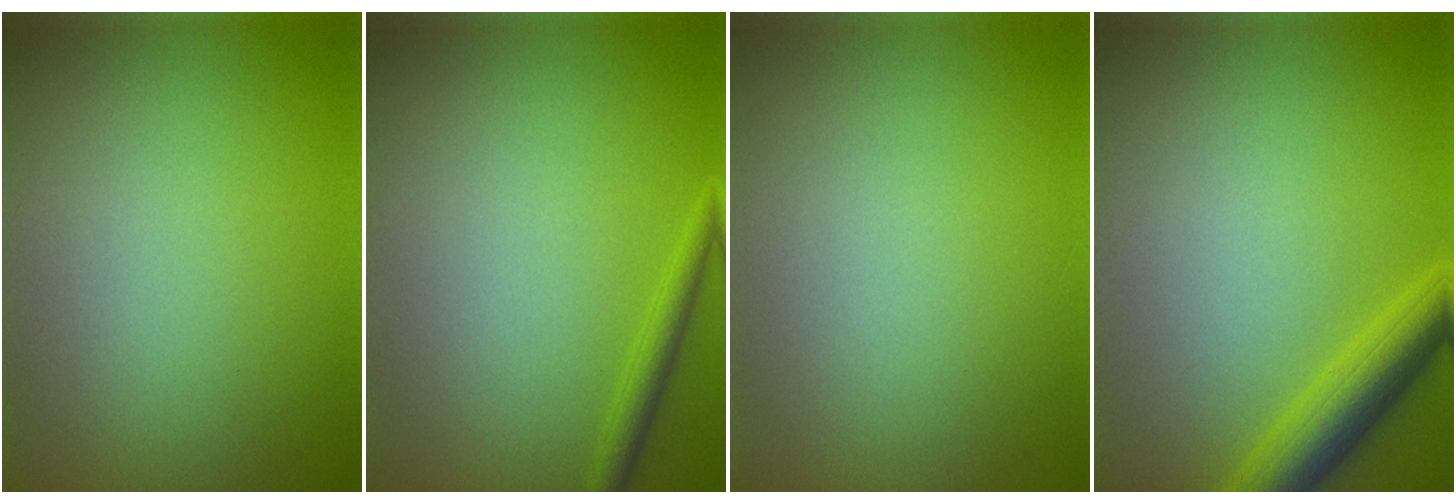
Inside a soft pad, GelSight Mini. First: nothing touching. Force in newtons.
{"total": 1.5, "press": 1.5, "slide": 0.1}
{"total": 0.0}
{"total": 4.2, "press": 4.2, "slide": 0.2}